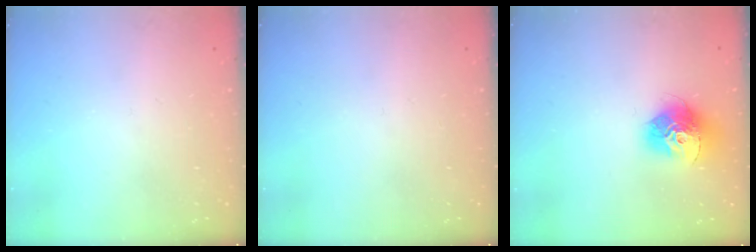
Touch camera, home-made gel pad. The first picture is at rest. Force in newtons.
{"total": 0.0}
{"total": 14.4, "press": 14.3, "slide": 1.3}